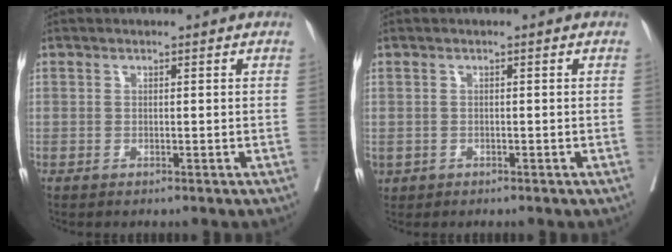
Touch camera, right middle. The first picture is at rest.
{"total": 2.4, "force": [-0.9, 2.0, 1.0], "torque": [-0.024, -0.001, -0.007]}